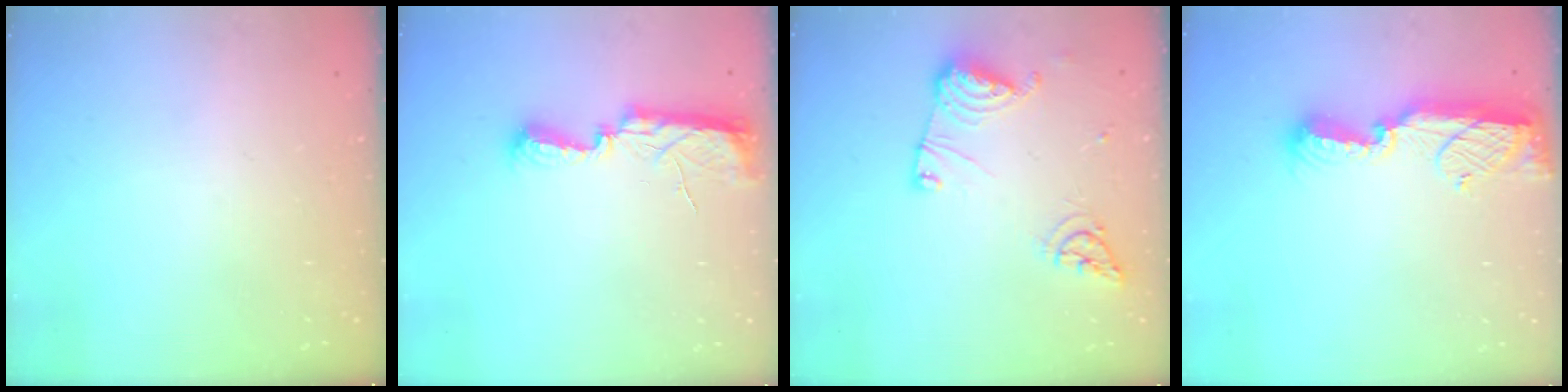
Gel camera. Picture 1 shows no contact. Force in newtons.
{"total": 10.5, "press": 9.0, "slide": 5.3}
{"total": 12.6, "press": 12.5, "slide": 1.5}
{"total": 13.3, "press": 12.2, "slide": 5.5}